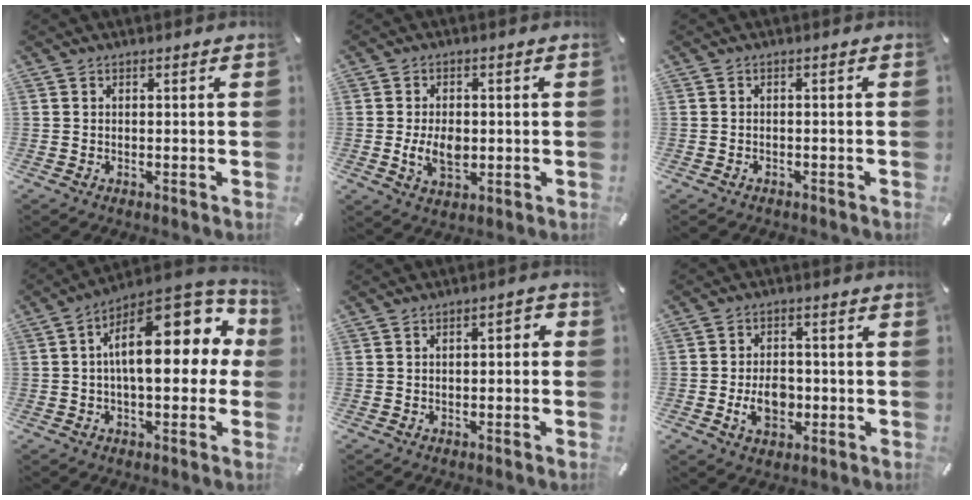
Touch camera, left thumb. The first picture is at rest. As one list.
[{"total": 7.0, "force": [-0.6, 4.5, 5.3], "torque": [-0.111, -0.002, -0.015]}, {"total": 1.2, "force": [-0.9, 0.6, 0.4], "torque": [-0.008, 0.002, -0.020]}, {"total": 20.8, "force": [4.2, 9.8, 17.8], "torque": [-0.250, -0.027, 0.071]}, {"total": 2.8, "force": [-1.3, 1.3, 2.1], "torque": [-0.035, 0.014, -0.026]}, {"total": 7.7, "force": [-1.7, 5.6, 5.1], "torque": [-0.095, -0.001, -0.033]}]